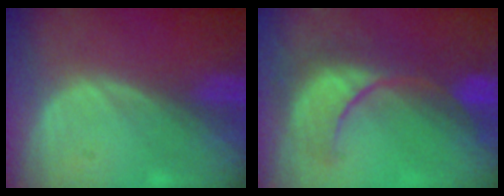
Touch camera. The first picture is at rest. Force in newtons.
{"total": 9.1, "press": 9.0, "slide": 1.1}